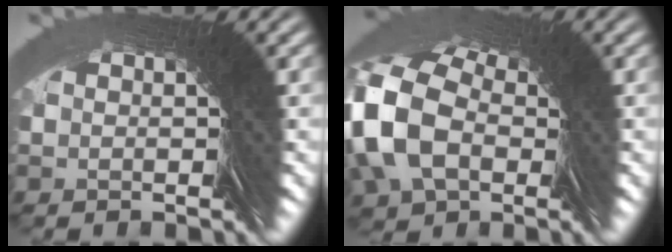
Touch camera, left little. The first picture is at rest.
{"total": 8.5, "force": [2.1, 6.9, 4.4], "torque": [-0.078, 0.012, 0.020]}